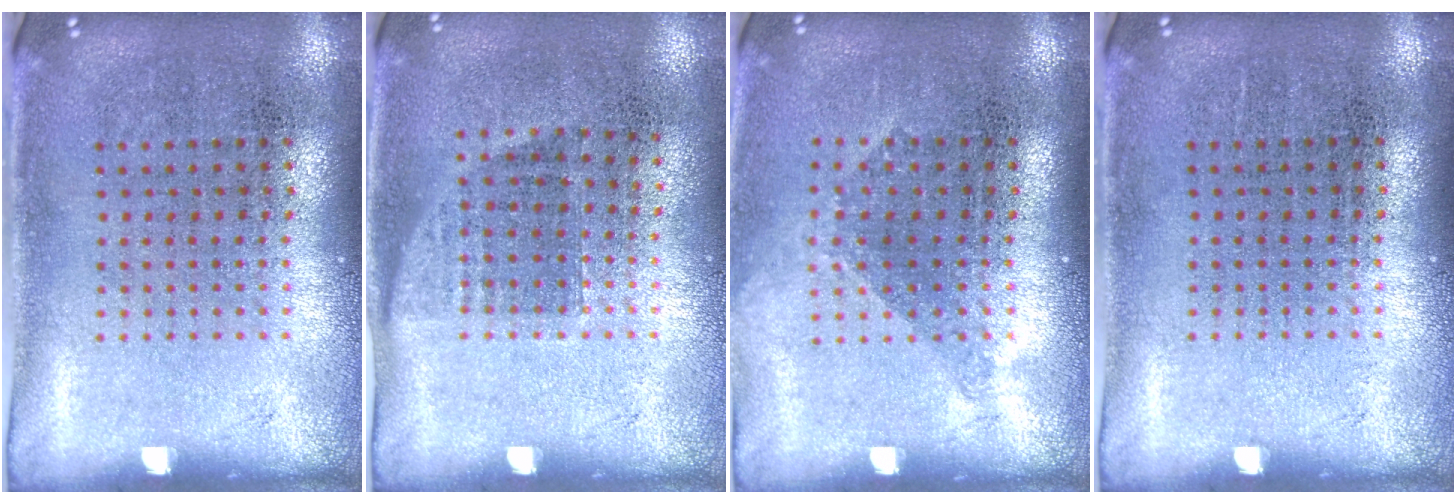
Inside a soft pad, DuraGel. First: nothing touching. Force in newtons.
{"total": 0.8, "press": 0.7, "slide": 0.5}
{"total": 1.1, "press": 0.9, "slide": 0.7}
{"total": 0.0}